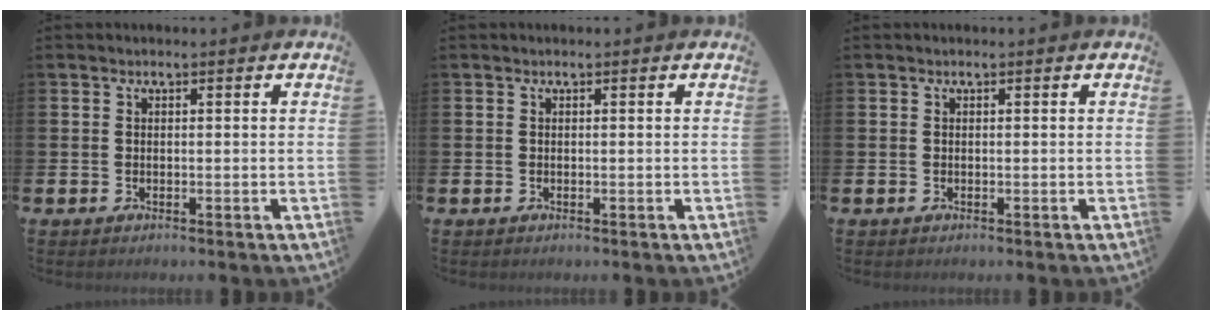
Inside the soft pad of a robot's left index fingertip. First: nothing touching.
{"total": 0.0}
{"total": 0.0}